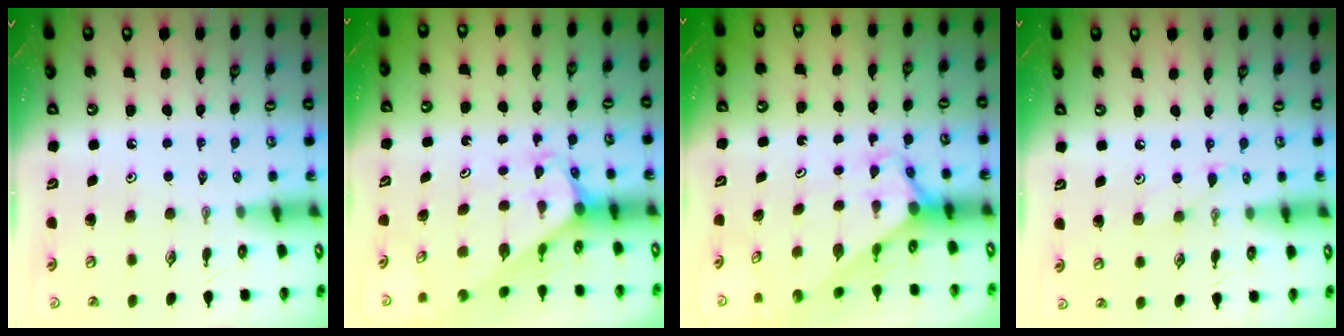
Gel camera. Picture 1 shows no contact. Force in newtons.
{"total": 2.1, "press": 2.1, "slide": 0.1}
{"total": 2.7, "press": 2.7, "slide": 0.0}
{"total": 6.7, "press": 6.6, "slide": 0.8}